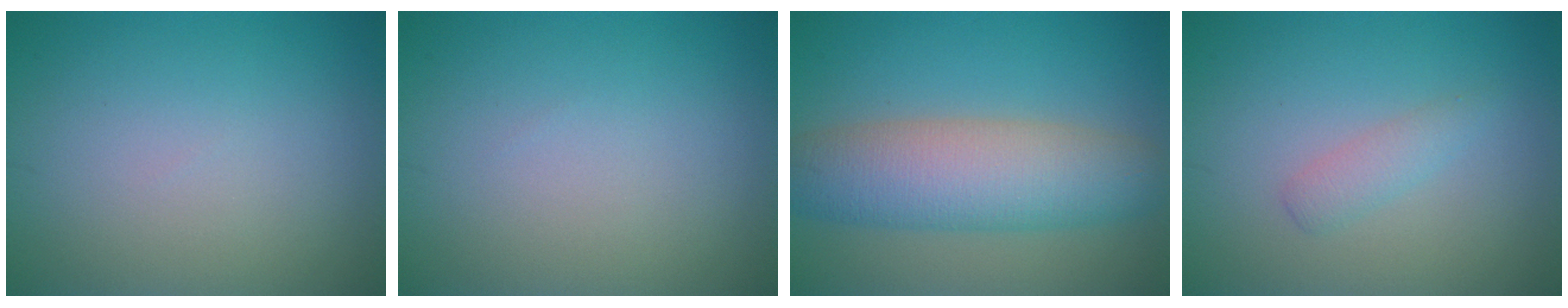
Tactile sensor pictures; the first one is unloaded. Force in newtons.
{"total": 0.0}
{"total": 7.8, "press": 7.8, "slide": 0.4}
{"total": 1.5, "press": 1.5, "slide": 0.1}